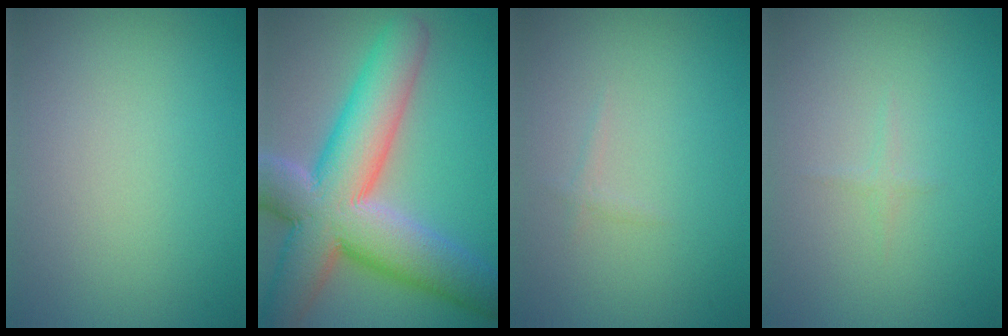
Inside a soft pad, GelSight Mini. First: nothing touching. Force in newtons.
{"total": 12.7, "press": 12.7, "slide": 1.2}
{"total": 0.5, "press": 0.5, "slide": 0.0}
{"total": 0.6, "press": 0.6, "slide": 0.0}